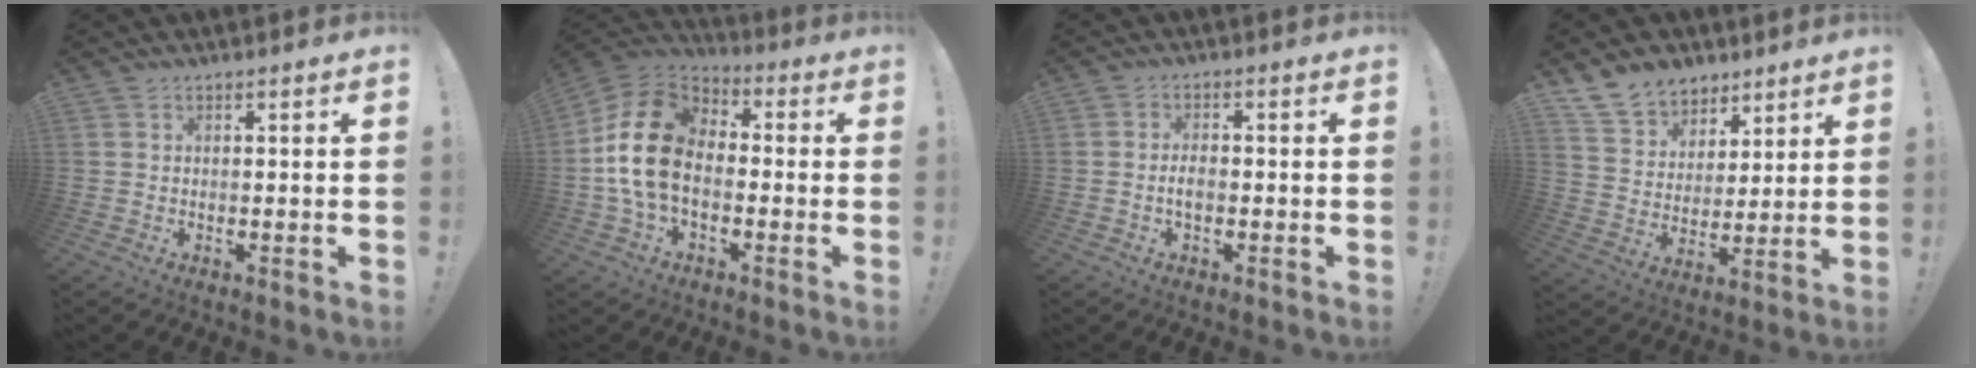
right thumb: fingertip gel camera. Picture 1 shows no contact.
{"total": 18.1, "force": [-0.8, 12.2, 13.4], "torque": [-0.246, 0.026, -0.008]}
{"total": 2.9, "force": [-0.9, 1.4, 2.4], "torque": [-0.049, 0.004, -0.018]}
{"total": 12.3, "force": [8.8, 8.1, 2.6], "torque": [-0.042, -0.068, 0.173]}